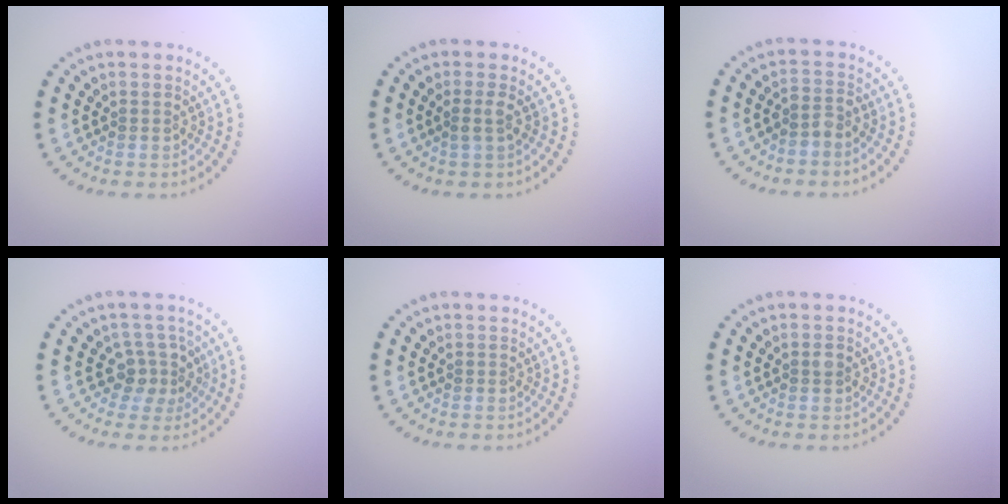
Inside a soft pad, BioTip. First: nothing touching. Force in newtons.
{"total": 1.3, "press": 1.1, "slide": 0.6}
{"total": 1.5, "press": 1.2, "slide": 0.9}
{"total": 2.7, "press": 2.2, "slide": 1.5}
{"total": 0.0}
{"total": 0.9, "press": 0.9, "slide": 0.1}